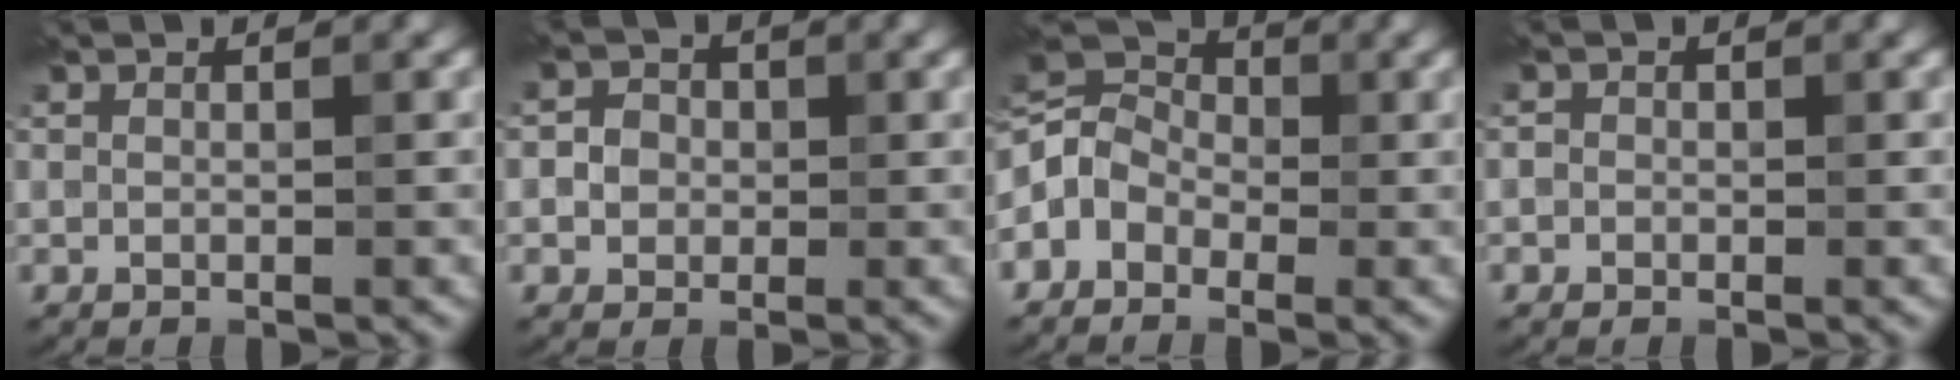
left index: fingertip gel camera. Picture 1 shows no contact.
{"total": 2.2, "force": [-0.1, 2.0, 0.9], "torque": [-0.002, 0.000, -0.011]}
{"total": 4.1, "force": [-1.7, 3.3, 1.8], "torque": [-0.036, 0.010, -0.048]}
{"total": 0.9, "force": [0.0, 0.9, 0.1], "torque": [0.005, -0.004, -0.008]}